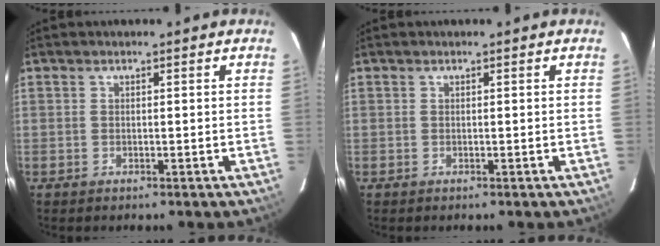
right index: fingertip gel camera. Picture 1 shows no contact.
{"total": 0.0}